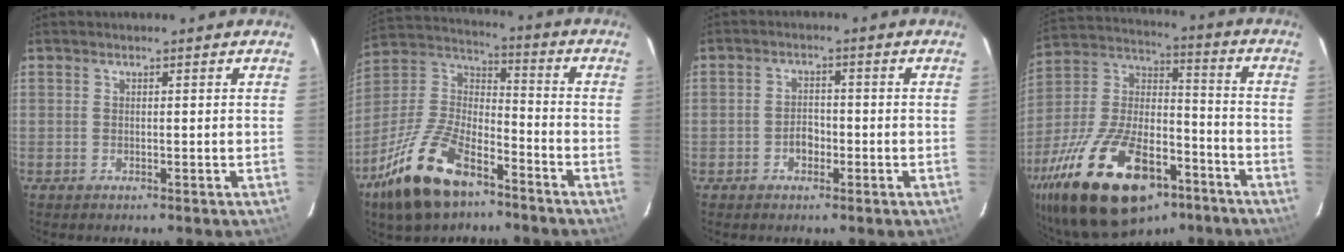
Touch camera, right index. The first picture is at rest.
{"total": 19.6, "force": [-12.0, 8.8, 12.7], "torque": [-0.271, -0.007, -0.221]}
{"total": 2.9, "force": [-1.3, 2.1, 1.6], "torque": [-0.031, 0.008, -0.022]}
{"total": 29.1, "force": [-16.8, 13.9, 19.4], "torque": [-0.385, -0.006, -0.267]}